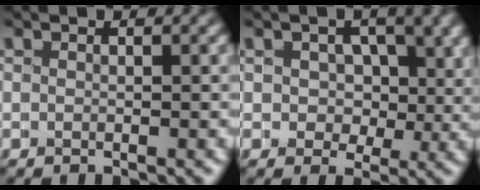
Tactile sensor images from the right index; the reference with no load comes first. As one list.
[{"total": 3.6, "force": [1.1, 3.0, 1.8], "torque": [-0.011, 0.007, 0.011]}]